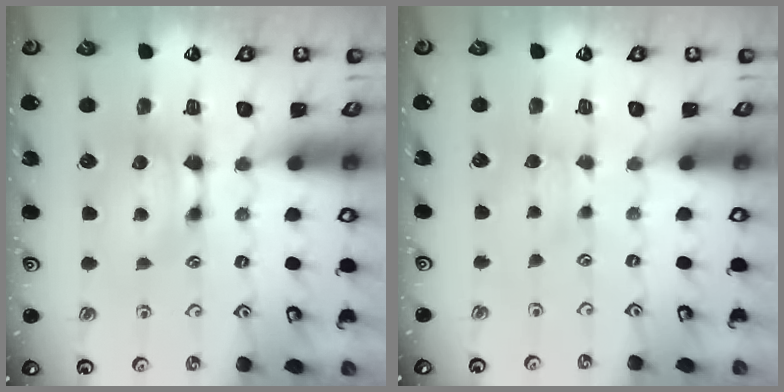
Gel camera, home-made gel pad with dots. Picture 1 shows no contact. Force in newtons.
{"total": 2.4, "press": 2.3, "slide": 0.6}